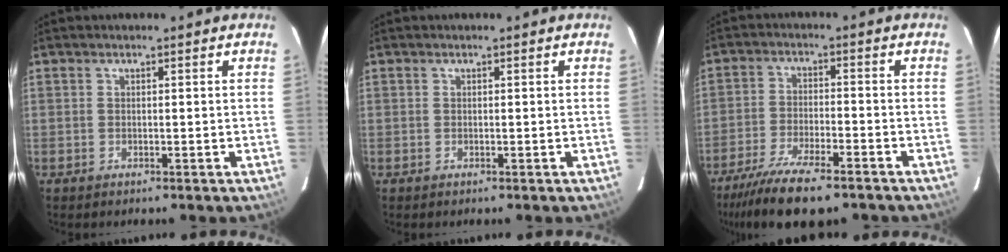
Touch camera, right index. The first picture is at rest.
{"total": 0.0}
{"total": 13.8, "force": [-10.8, 3.3, 7.9], "torque": [-0.178, -0.035, -0.188]}